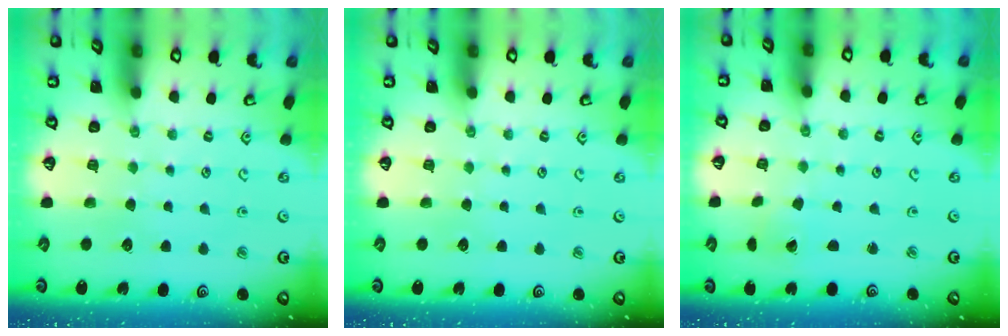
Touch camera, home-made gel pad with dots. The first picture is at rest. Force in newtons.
{"total": 0.0}
{"total": 1.2, "press": 1.2, "slide": 0.0}